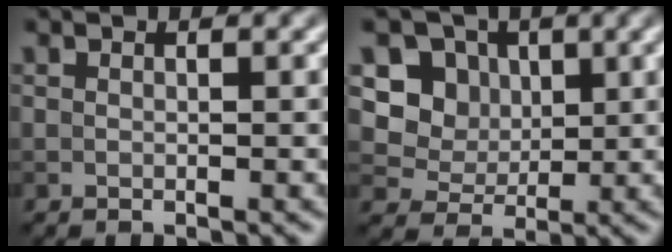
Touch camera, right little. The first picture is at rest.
{"total": 6.0, "force": [2.2, 5.1, 2.2], "torque": [-0.048, -0.006, 0.036]}